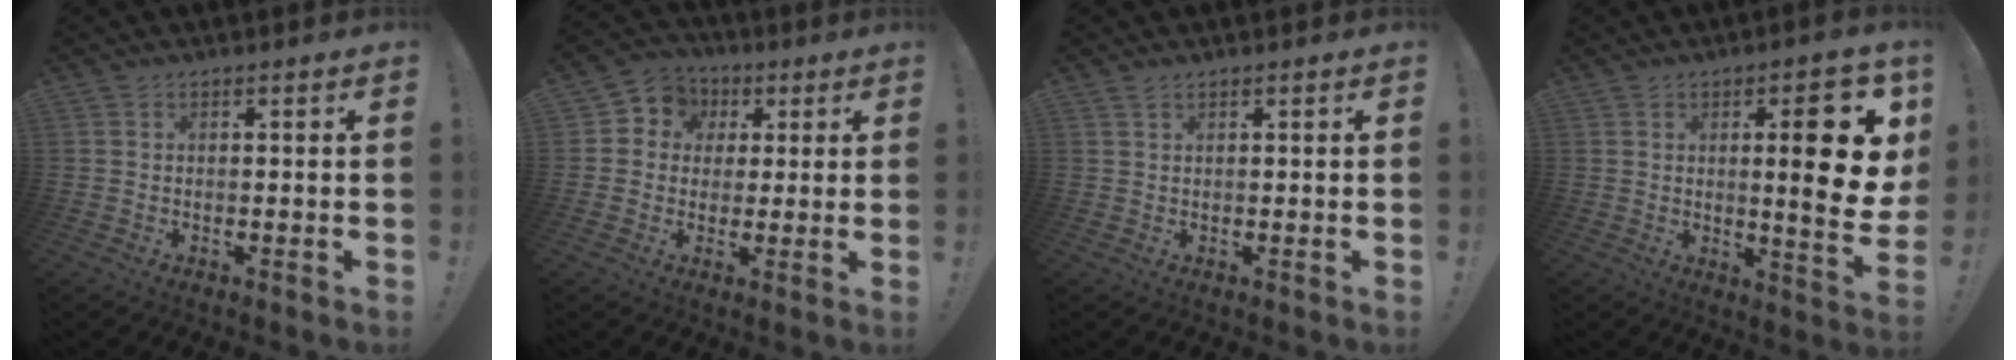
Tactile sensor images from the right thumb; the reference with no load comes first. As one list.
[{"total": 7.1, "force": [0.9, 6.7, 2.0], "torque": [-0.030, 0.005, 0.023]}, {"total": 1.1, "force": [0.9, 0.3, 0.5], "torque": [-0.009, -0.003, 0.016]}, {"total": 15.7, "force": [3.3, 3.8, 14.9], "torque": [-0.185, -0.022, 0.037]}]